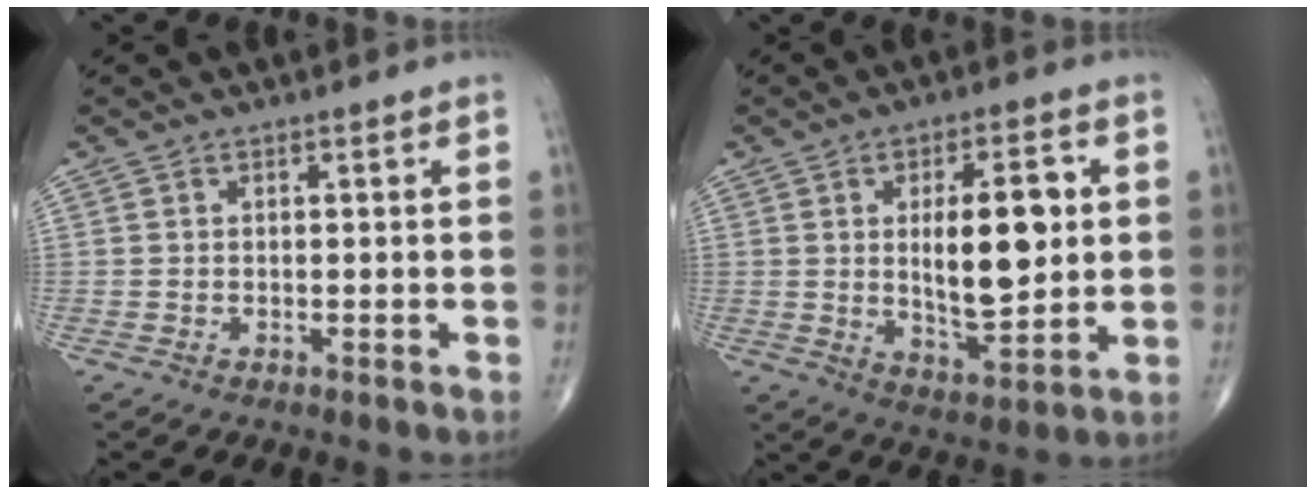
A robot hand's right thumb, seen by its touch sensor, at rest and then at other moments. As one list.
[{"total": 14.1, "force": [1.8, 5.8, 12.7], "torque": [-0.176, -0.014, 0.036]}]